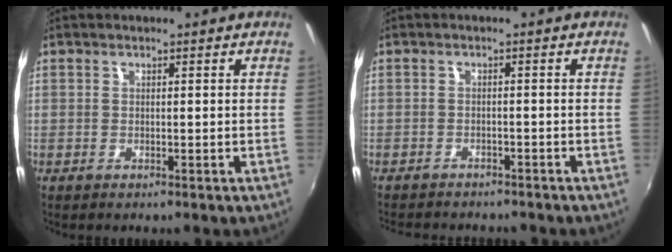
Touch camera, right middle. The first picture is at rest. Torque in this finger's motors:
{"motor_torque": [1.03, -1.11, 0.06, 0.04]}